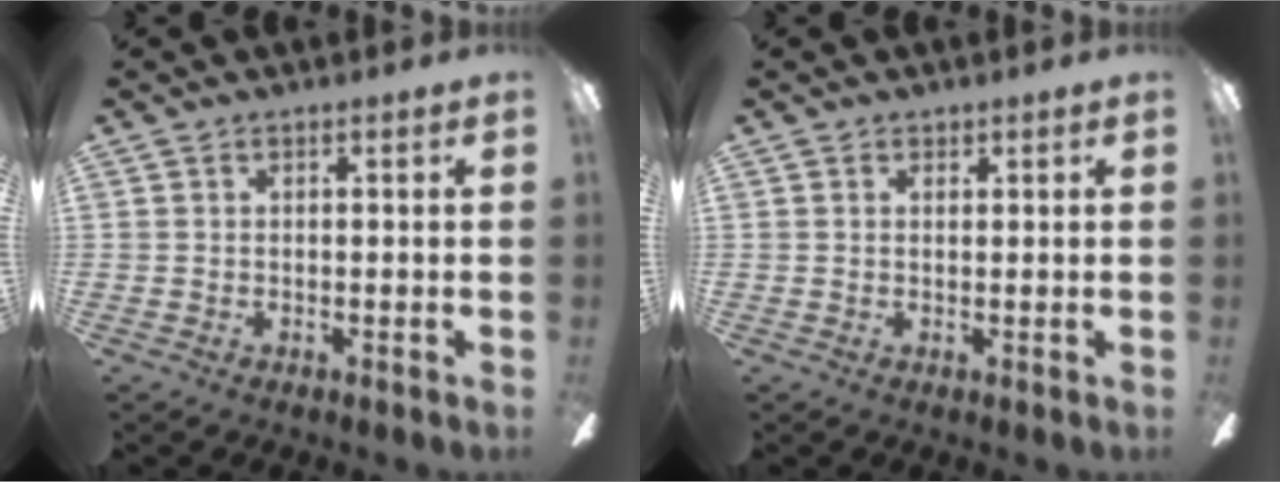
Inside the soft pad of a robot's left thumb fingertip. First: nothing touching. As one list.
[{"total": 0.7, "force": [0.6, 0.4, 0.1], "torque": [-0.001, 0.001, 0.012]}]